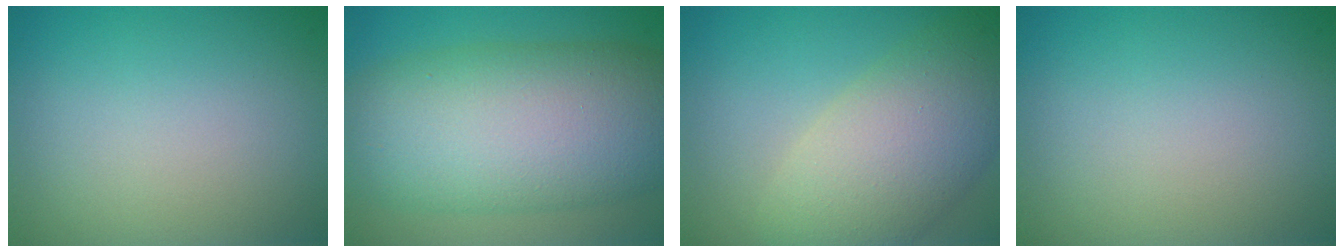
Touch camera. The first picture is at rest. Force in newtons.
{"total": 12.5, "press": 12.5, "slide": 0.5}
{"total": 8.0, "press": 8.0, "slide": 0.7}
{"total": 0.0}